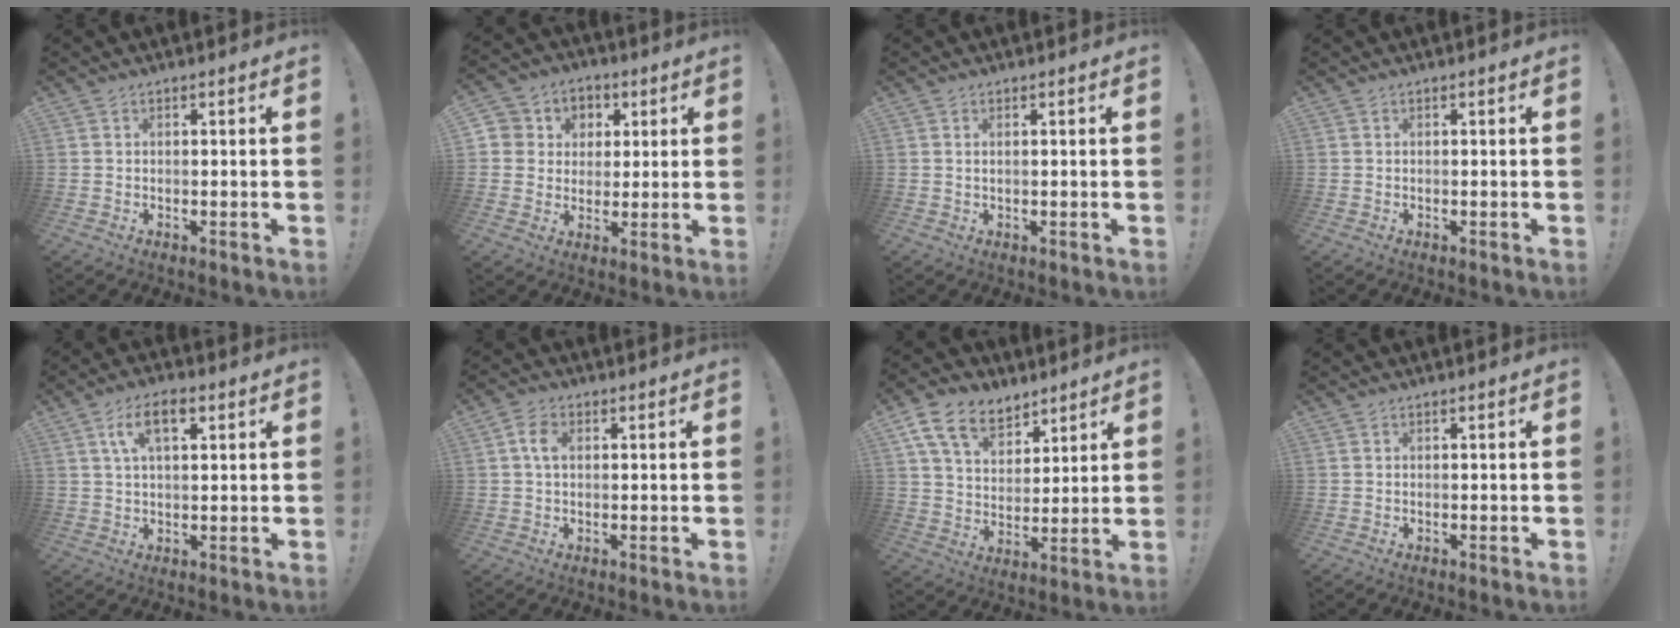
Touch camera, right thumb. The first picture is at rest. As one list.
[{"total": 7.6, "force": [0.9, 7.4, 1.6], "torque": [-0.019, -0.002, 0.025]}, {"total": 0.8, "force": [0.2, 0.0, 0.7], "torque": [-0.016, 0.002, 0.004]}, {"total": 0.0}, {"total": 8.2, "force": [3.4, 3.9, 6.5], "torque": [-0.110, 0.004, 0.058]}, {"total": 4.8, "force": [1.0, 3.1, 3.5], "torque": [-0.066, 0.010, 0.019]}, {"total": 14.0, "force": [8.8, 8.8, 6.5], "torque": [-0.122, -0.043, 0.170]}, {"total": 0.0}]